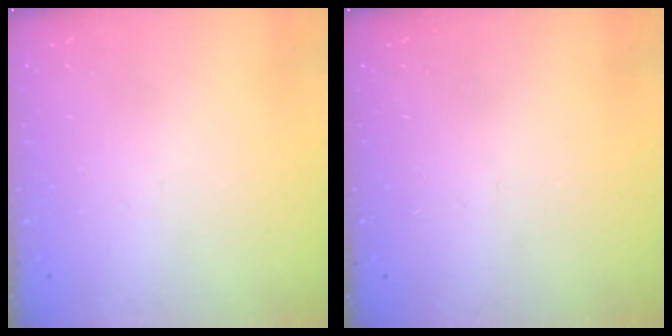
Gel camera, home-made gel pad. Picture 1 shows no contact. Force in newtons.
{"total": 0.0}